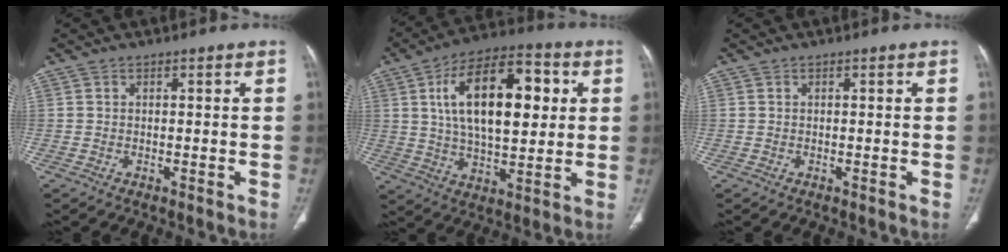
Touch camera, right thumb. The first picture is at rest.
{"total": 20.5, "force": [4.9, 10.0, 17.2], "torque": [-0.260, 0.006, 0.077]}
{"total": 0.0}